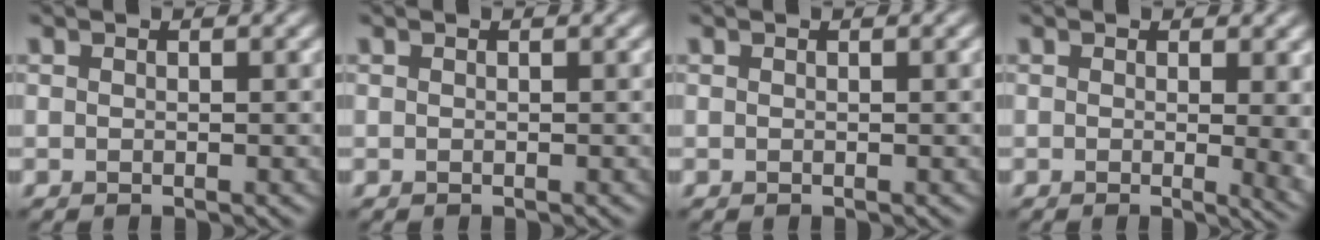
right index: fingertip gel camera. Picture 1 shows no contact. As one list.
[{"total": 0.0}, {"total": 0.5, "force": [0.1, 0.1, 0.5], "torque": [-0.007, 0.002, 0.001]}, {"total": 5.9, "force": [0.1, 2.6, 5.3], "torque": [-0.018, -0.002, -0.003]}]